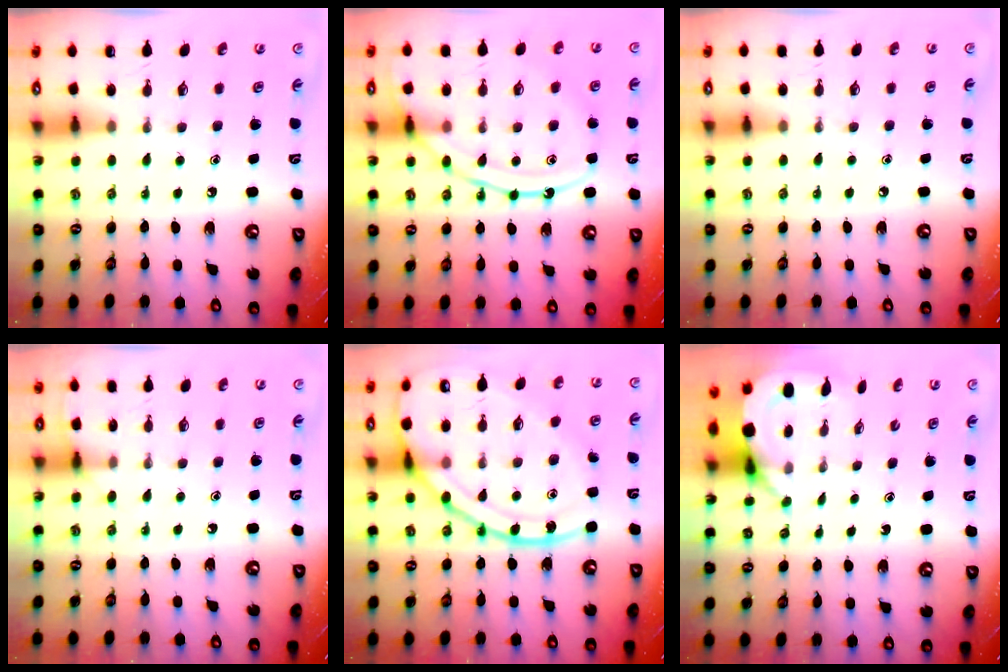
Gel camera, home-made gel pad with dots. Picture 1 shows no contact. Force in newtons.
{"total": 14.5, "press": 14.4, "slide": 1.4}
{"total": 0.0}
{"total": 5.0, "press": 5.0, "slide": 0.6}
{"total": 19.6, "press": 19.5, "slide": 2.0}
{"total": 4.0, "press": 4.0, "slide": 0.4}